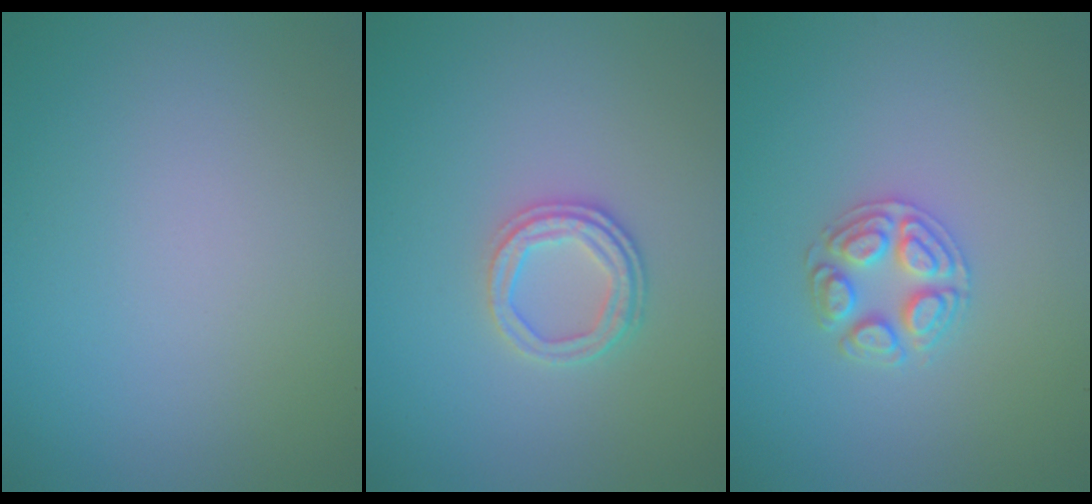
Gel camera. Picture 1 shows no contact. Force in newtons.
{"total": 2.6, "press": 2.3, "slide": 1.1}
{"total": 2.6, "press": 2.6, "slide": 0.2}